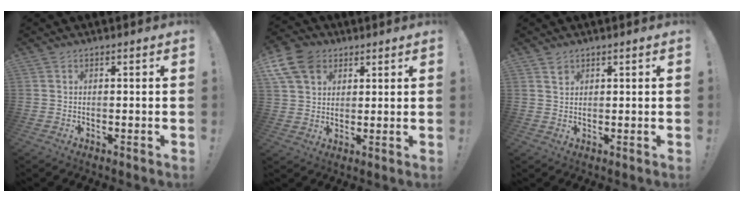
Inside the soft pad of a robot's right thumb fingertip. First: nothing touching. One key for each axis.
{"total": 11.7, "fx": 5.7, "fy": 8.6, "fz": 5.5, "tx": -0.100, "ty": -0.023, "tz": 0.116}
{"total": 1.8, "fx": 1.3, "fy": 1.2, "fz": 0.4, "tx": 0.002, "ty": -0.009, "tz": 0.024}